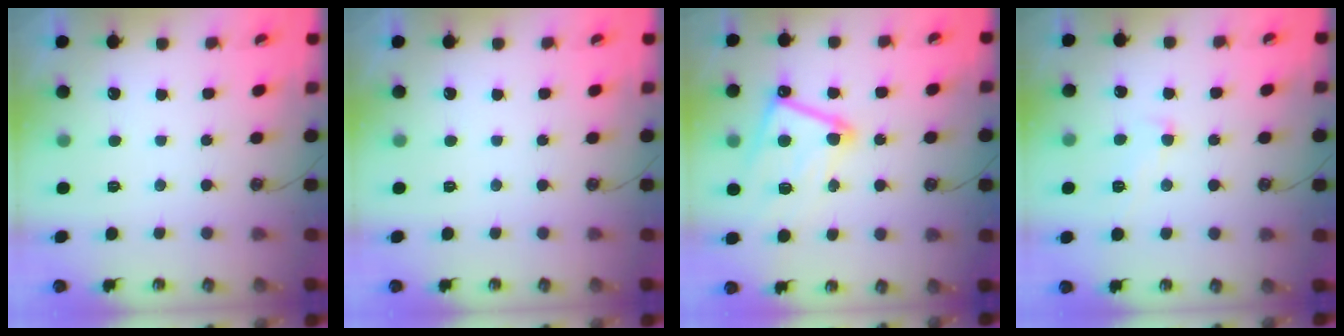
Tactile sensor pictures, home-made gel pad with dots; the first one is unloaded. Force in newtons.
{"total": 0.0}
{"total": 11.5, "press": 11.5, "slide": 0.7}
{"total": 1.3, "press": 1.3, "slide": 0.2}